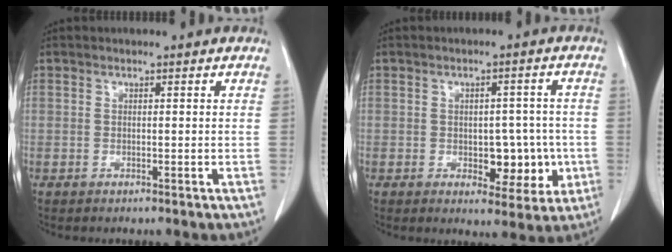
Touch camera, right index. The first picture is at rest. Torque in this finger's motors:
{"motor_torque": [0.08, 0.21, 0.13, 0.02]}